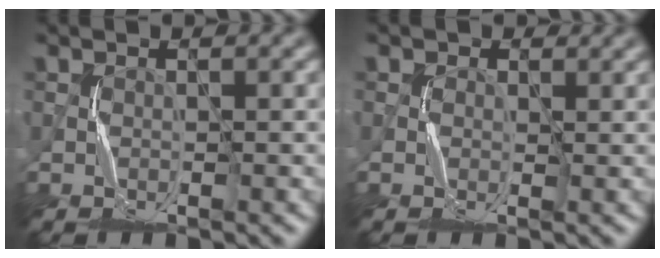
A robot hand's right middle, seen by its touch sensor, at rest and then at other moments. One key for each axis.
{"total": 1.3, "fx": 0.8, "fy": 1.0, "fz": 0.5, "tx": -0.003, "ty": -0.004, "tz": 0.008}